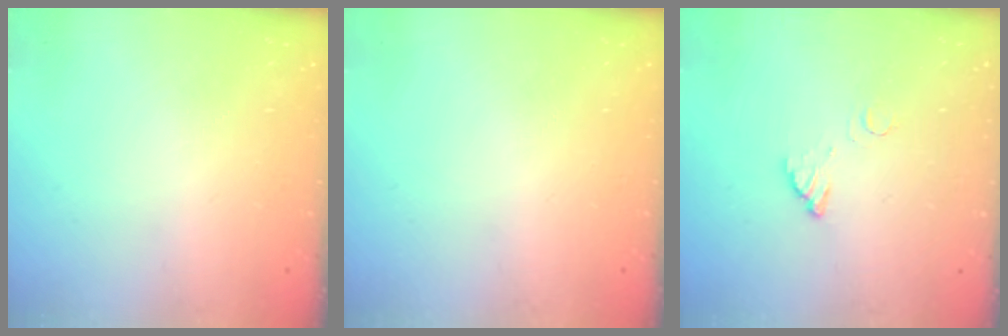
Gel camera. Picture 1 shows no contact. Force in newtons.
{"total": 0.0}
{"total": 3.5, "press": 3.5, "slide": 0.2}